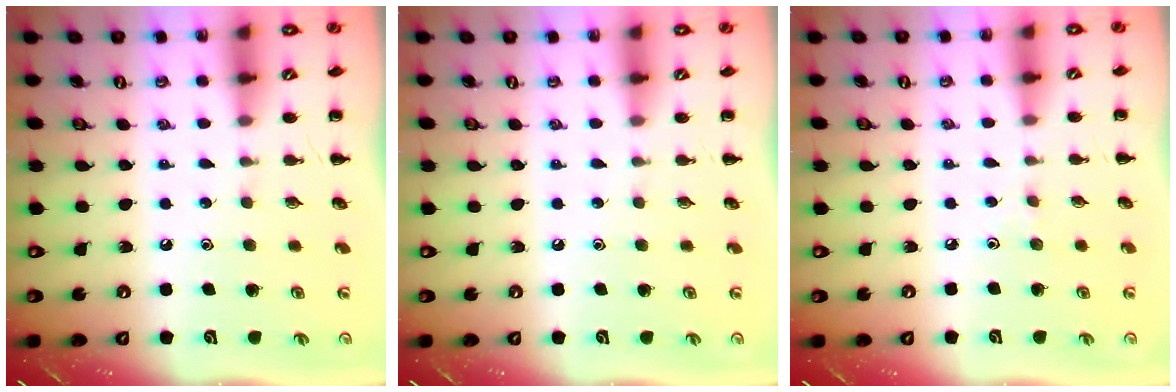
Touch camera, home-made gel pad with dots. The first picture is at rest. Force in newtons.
{"total": 0.0}
{"total": 2.2, "press": 2.1, "slide": 0.9}